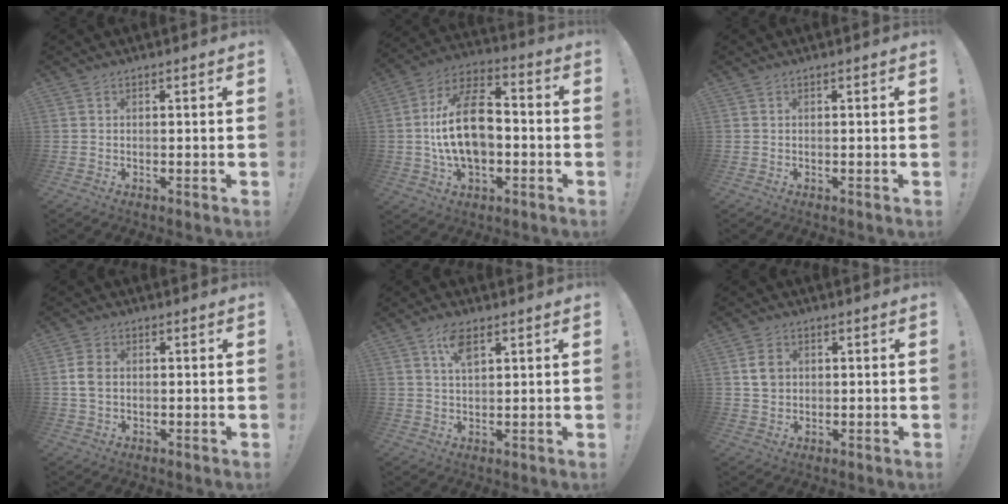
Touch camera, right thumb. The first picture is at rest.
{"total": 18.7, "force": [-1.6, 11.2, 14.8], "torque": [-0.265, 0.023, -0.027]}
{"total": 0.0}
{"total": 4.8, "force": [0.1, 3.5, 3.4], "torque": [-0.068, 0.006, 0.002]}
{"total": 6.2, "force": [3.1, 2.7, 4.6], "torque": [-0.087, -0.003, 0.055]}
{"total": 5.0, "force": [0.9, 4.3, 2.4], "torque": [-0.029, 0.004, 0.016]}